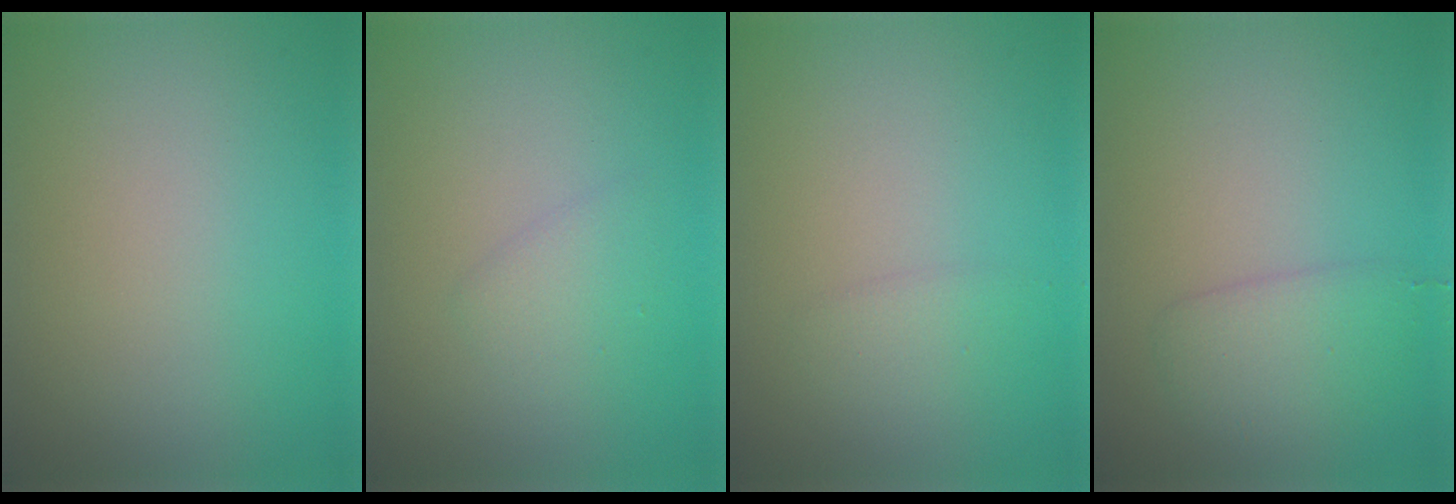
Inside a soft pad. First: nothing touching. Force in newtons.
{"total": 1.4, "press": 1.4, "slide": 0.0}
{"total": 1.1, "press": 1.1, "slide": 0.1}
{"total": 2.4, "press": 2.4, "slide": 0.1}